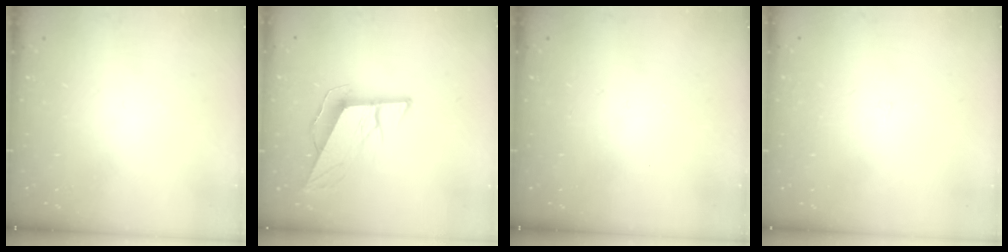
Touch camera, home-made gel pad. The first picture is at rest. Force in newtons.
{"total": 9.9, "press": 9.5, "slide": 2.7}
{"total": 0.0}
{"total": 0.9, "press": 0.9, "slide": 0.0}